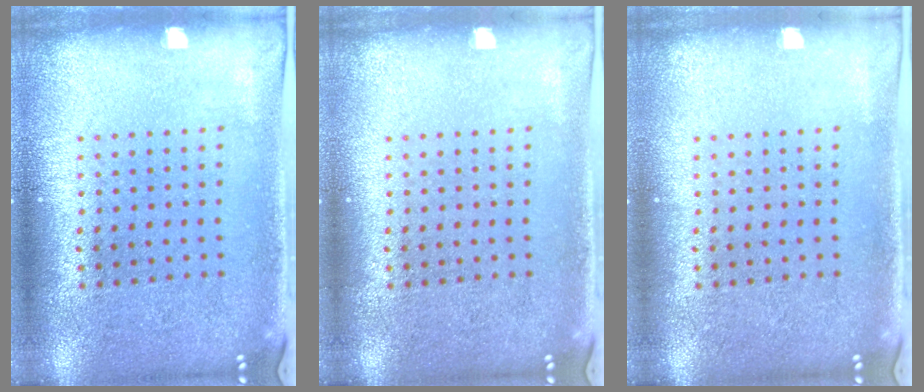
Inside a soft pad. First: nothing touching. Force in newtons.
{"total": 0.0}
{"total": 0.0}